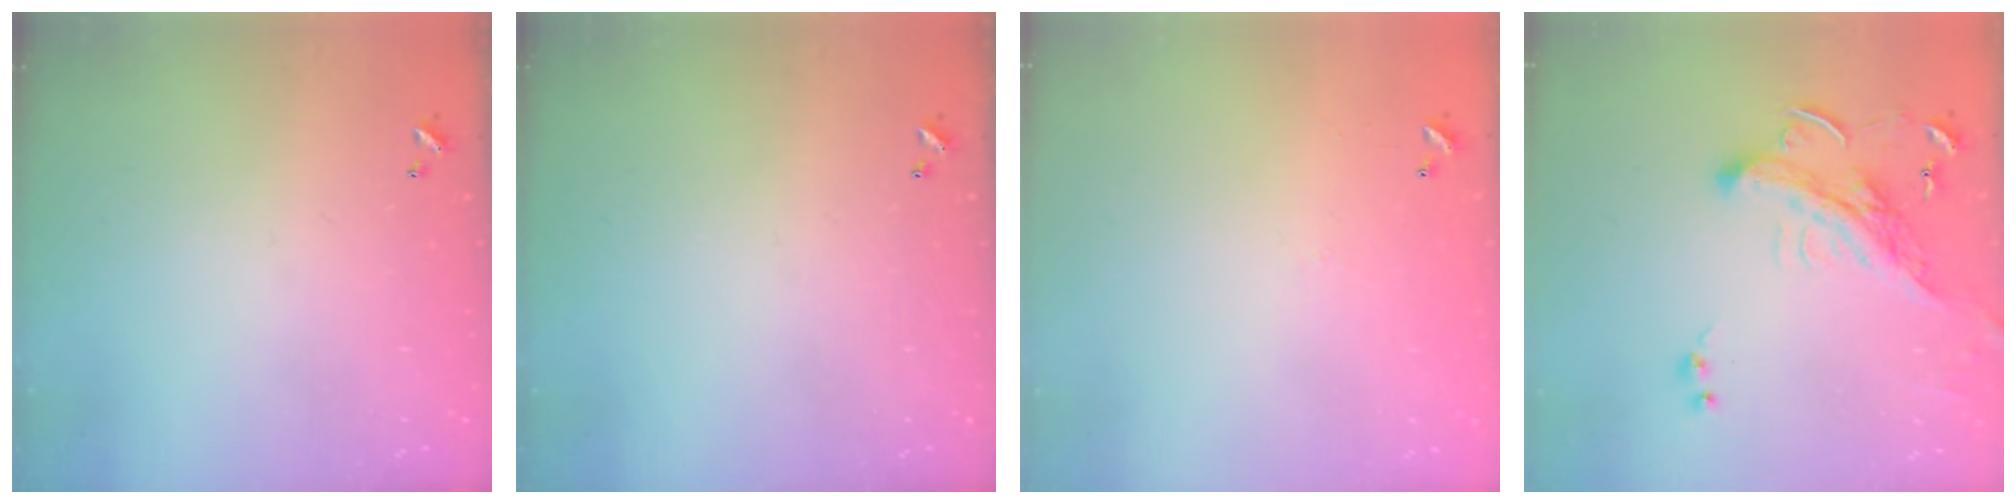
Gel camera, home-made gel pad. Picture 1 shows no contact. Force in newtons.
{"total": 0.0}
{"total": 7.7, "press": 7.7, "slide": 0.5}
{"total": 3.9, "press": 3.7, "slide": 1.3}